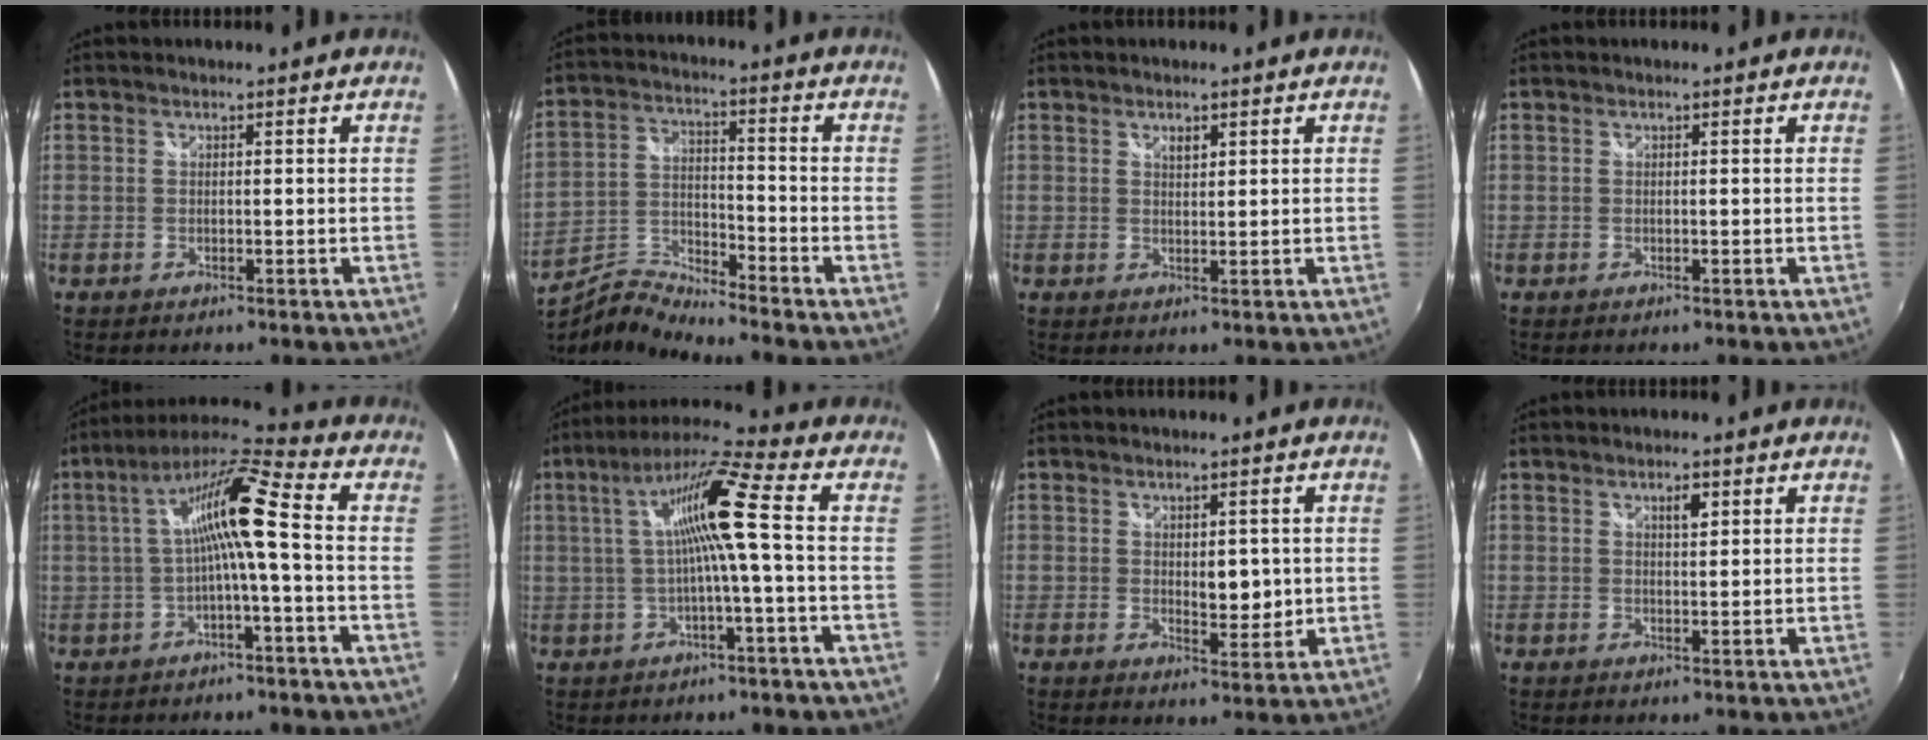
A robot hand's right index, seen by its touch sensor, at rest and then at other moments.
{"total": 5.1, "force": [-5.0, -0.3, 0.9], "torque": [-0.019, 0.016, -0.114]}
{"total": 1.5, "force": [0.9, 0.8, 0.9], "torque": [-0.012, 0.003, 0.016]}
{"total": 0.0}
{"total": 10.9, "force": [-0.7, 0.7, 10.9], "torque": [-0.207, 0.022, -0.012]}
{"total": 11.0, "force": [0.2, -0.6, 11.0], "torque": [-0.203, 0.017, 0.006]}
{"total": 4.5, "force": [0.4, 2.5, 3.7], "torque": [-0.050, -0.006, 0.010]}
{"total": 2.1, "force": [1.0, 0.8, 1.6], "torque": [-0.024, 0.004, 0.016]}